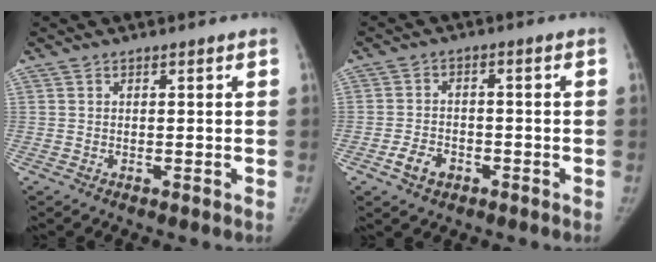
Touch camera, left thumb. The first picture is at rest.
{"total": 4.7, "force": [-2.4, 3.3, 2.4], "torque": [-0.038, 0.016, -0.041]}